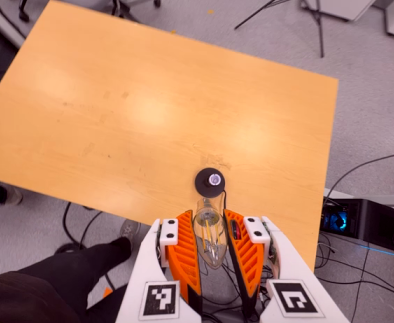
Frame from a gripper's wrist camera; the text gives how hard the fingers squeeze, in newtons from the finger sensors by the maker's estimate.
{"total": 10.4, "left": 9.5, "right": 11.3}